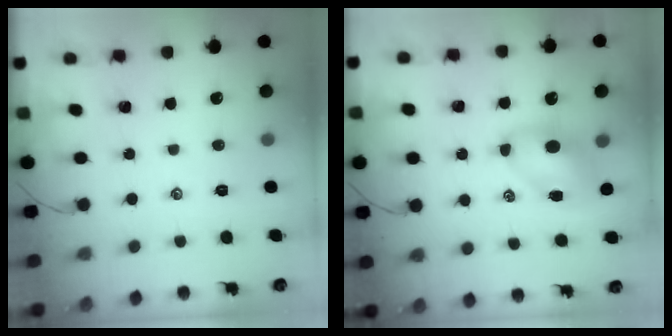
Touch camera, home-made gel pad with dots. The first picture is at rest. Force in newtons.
{"total": 7.2, "press": 7.2, "slide": 0.7}